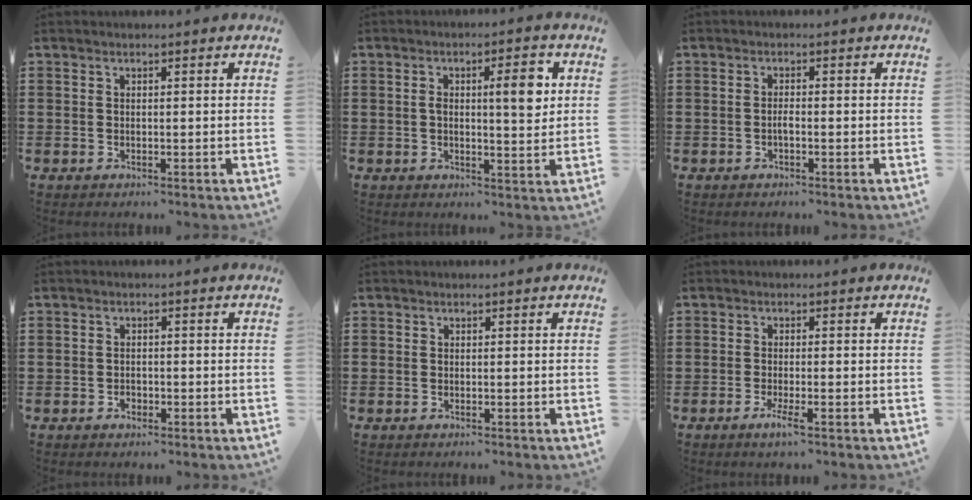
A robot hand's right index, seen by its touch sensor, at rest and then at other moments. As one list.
[{"total": 5.9, "force": [1.3, 1.7, 5.5], "torque": [-0.084, -0.001, 0.013]}, {"total": 1.2, "force": [-0.5, 0.1, 1.2], "torque": [-0.025, -0.005, -0.007]}, {"total": 1.1, "force": [-0.6, 0.8, 0.2], "torque": [-0.007, 0.000, -0.013]}, {"total": 0.0}, {"total": 2.6, "force": [-1.5, 0.1, 2.1], "torque": [-0.049, -0.012, -0.029]}]